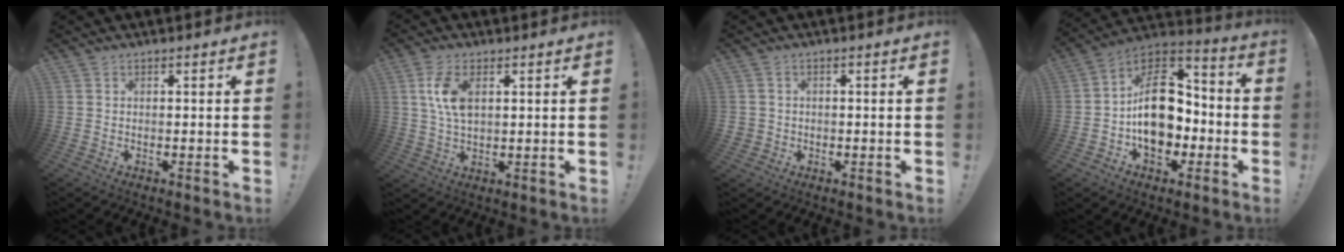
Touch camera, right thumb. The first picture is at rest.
{"total": 8.1, "force": [2.3, 4.2, 6.6], "torque": [-0.135, -0.005, 0.035]}
{"total": 2.1, "force": [-0.2, 2.0, 0.6], "torque": [-0.008, 0.003, -0.002]}
{"total": 20.4, "force": [-1.7, 14.2, 14.5], "torque": [-0.225, 0.021, -0.015]}